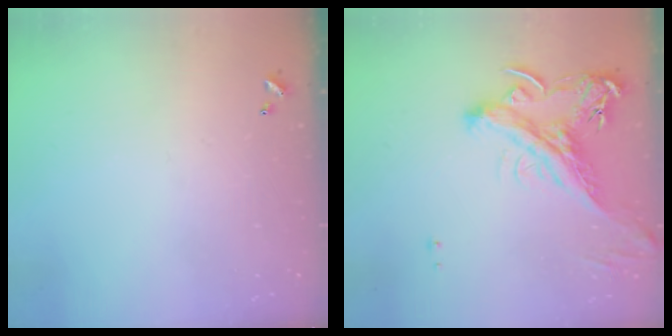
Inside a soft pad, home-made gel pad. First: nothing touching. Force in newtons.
{"total": 4.2, "press": 3.8, "slide": 1.6}